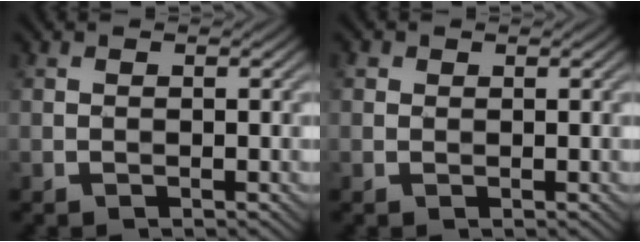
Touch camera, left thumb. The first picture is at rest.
{"total": 1.2, "force": [0.5, 1.0, 0.4], "torque": [-0.008, 0.001, 0.007]}